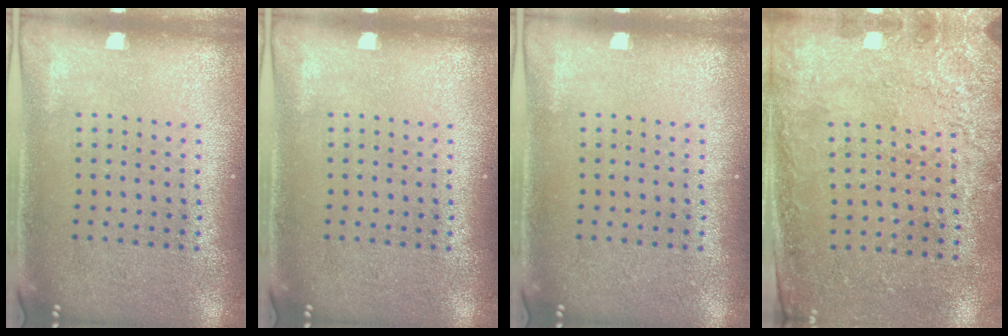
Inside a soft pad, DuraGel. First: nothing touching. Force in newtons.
{"total": 0.0}
{"total": 0.0}
{"total": 2.5, "press": 2.1, "slide": 1.3}